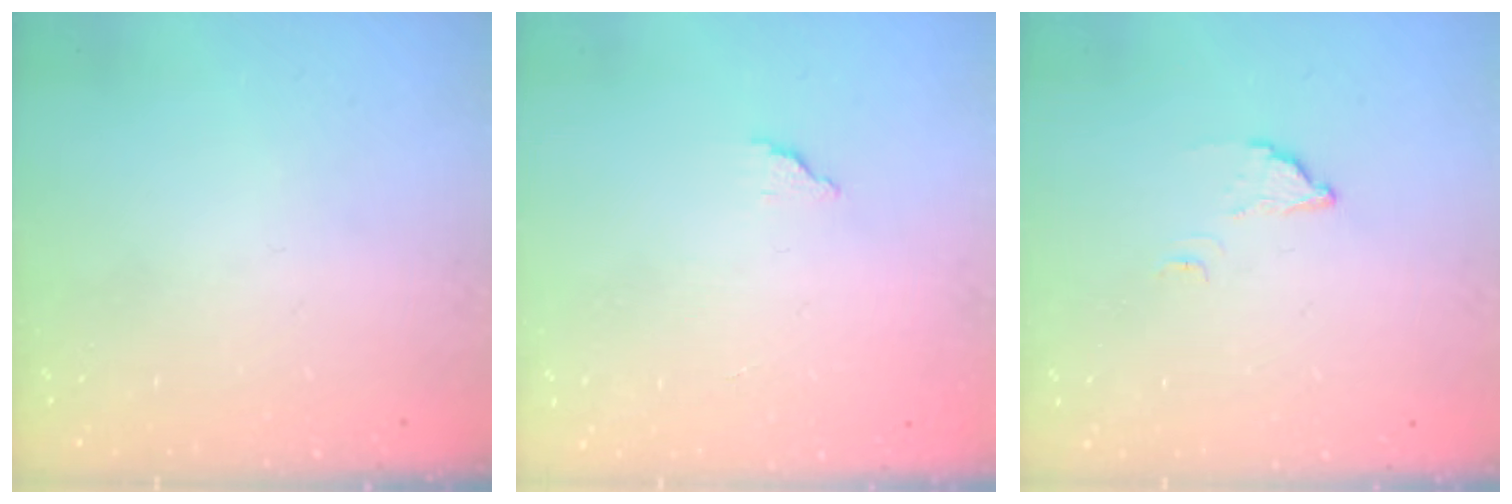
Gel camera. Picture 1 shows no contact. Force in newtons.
{"total": 1.7, "press": 1.7, "slide": 0.1}
{"total": 2.5, "press": 2.5, "slide": 0.1}